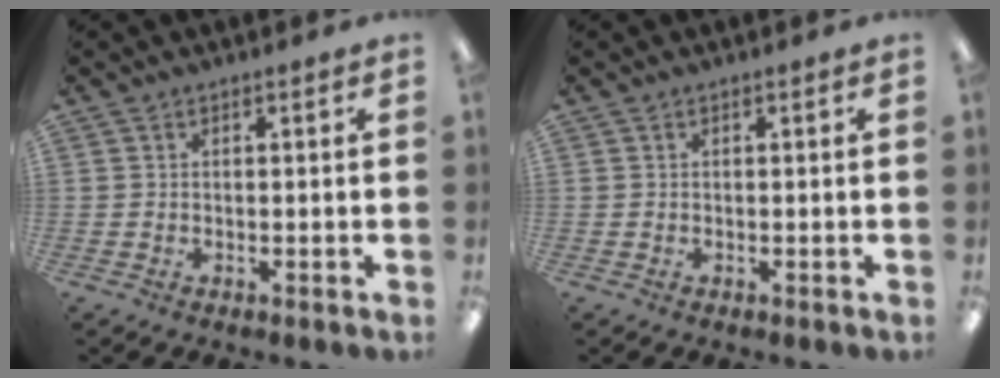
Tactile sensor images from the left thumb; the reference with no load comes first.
{"total": 0.0}